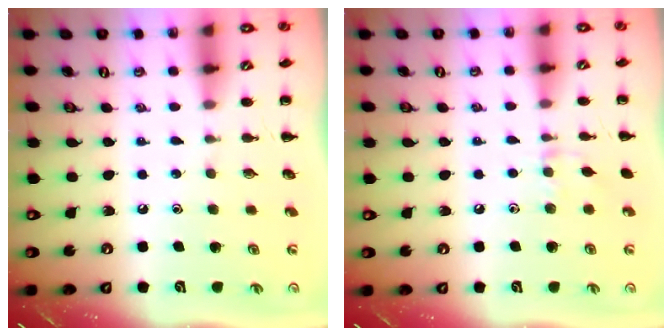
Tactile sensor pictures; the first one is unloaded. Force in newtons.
{"total": 4.4, "press": 4.2, "slide": 1.4}